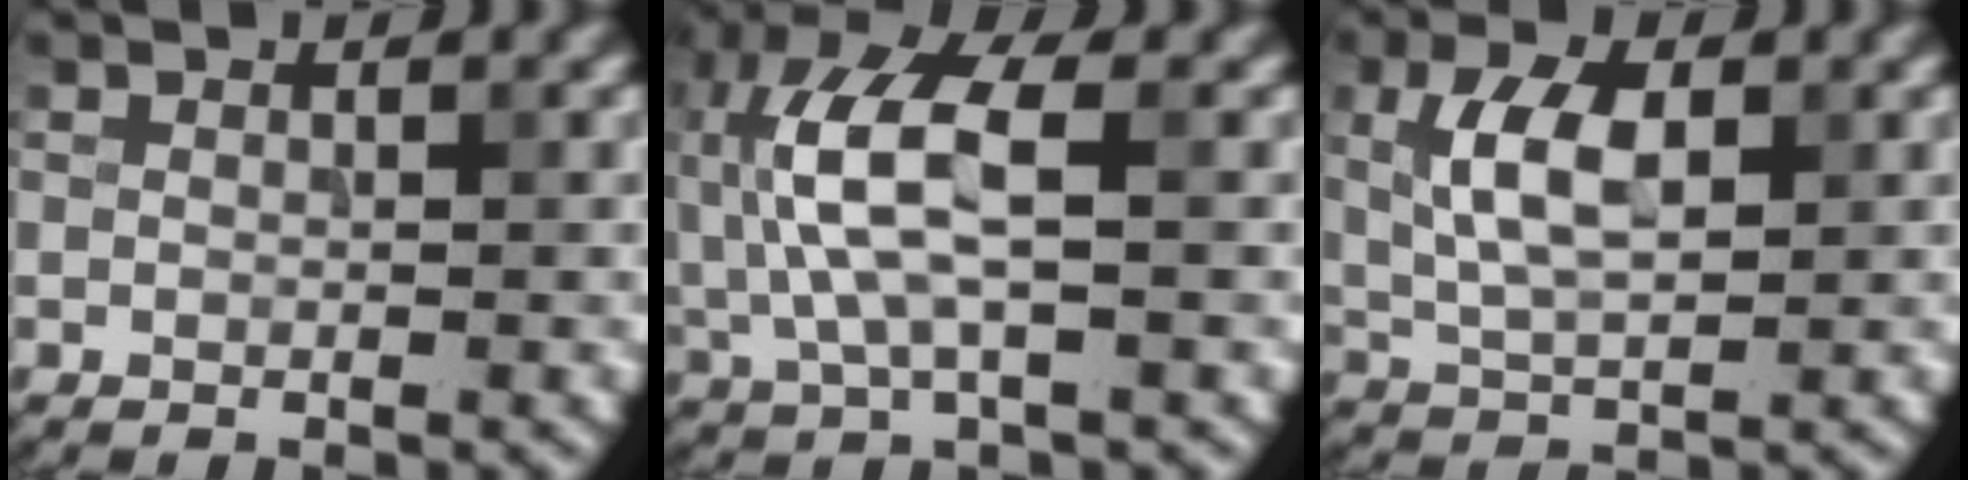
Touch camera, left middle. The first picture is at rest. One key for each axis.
{"total": 7.5, "fx": 0.4, "fy": 2.9, "fz": 6.9, "tx": -0.161, "ty": 0.016, "tz": 0.005}
{"total": 5.4, "fx": 1.0, "fy": 2.6, "fz": 4.6, "tx": -0.097, "ty": 0.006, "tz": 0.021}